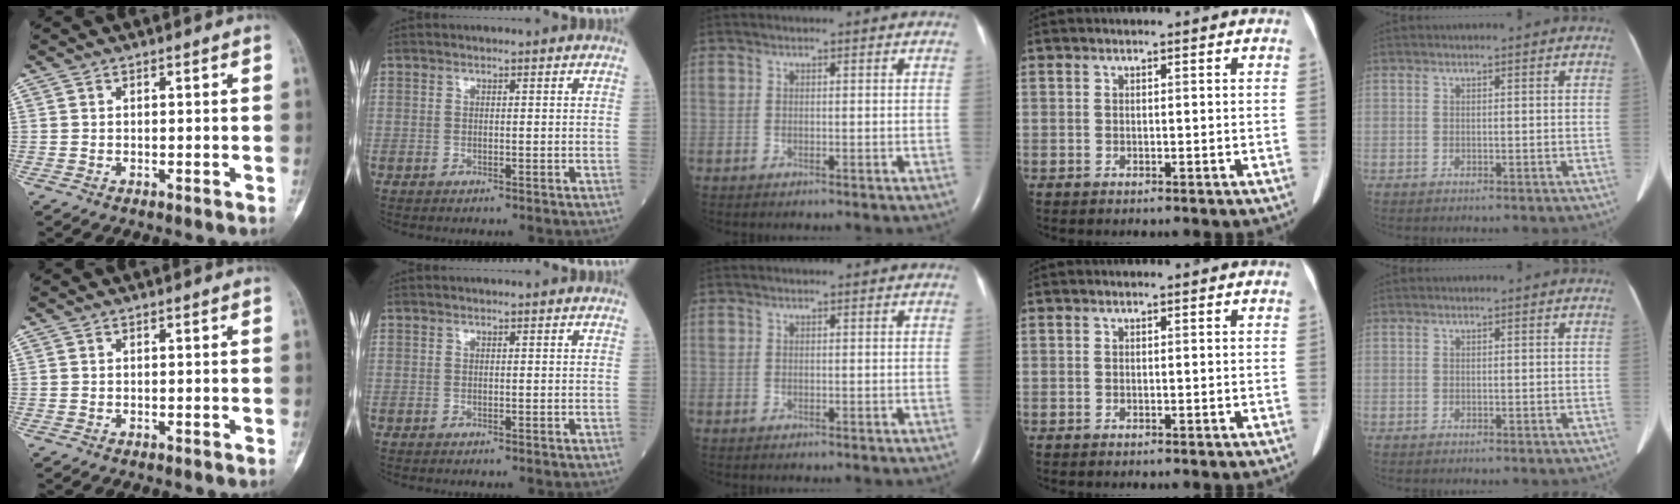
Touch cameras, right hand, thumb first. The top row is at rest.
{}